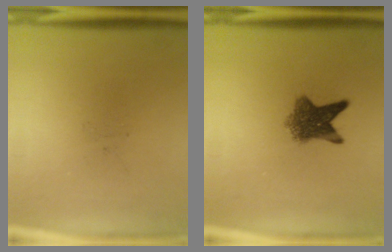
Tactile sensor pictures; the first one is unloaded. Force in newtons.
{"total": 6.4}